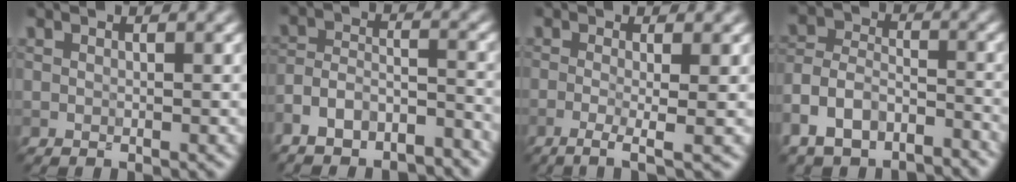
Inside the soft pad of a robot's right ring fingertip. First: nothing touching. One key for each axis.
{"total": 7.5, "fx": -6.4, "fy": 2.8, "fz": 2.6, "tx": -0.041, "ty": 0.003, "tz": -0.111}
{"total": 3.6, "fx": -1.0, "fy": 1.1, "fz": 3.3, "tx": -0.050, "ty": -0.001, "tz": -0.025}
{"total": 7.5, "fx": -5.7, "fy": 4.0, "fz": 2.9, "tx": -0.062, "ty": 0.003, "tz": -0.123}